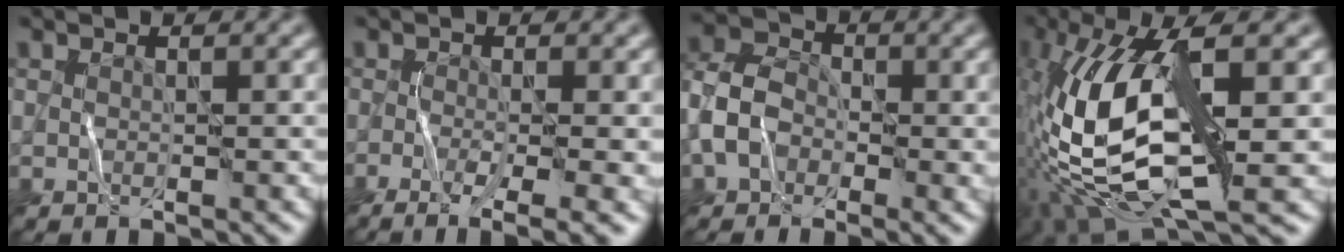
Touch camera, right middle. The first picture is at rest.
{"total": 4.4, "force": [-2.2, 0.8, 3.8], "torque": [-0.061, 0.000, -0.023]}
{"total": 4.7, "force": [-1.7, 3.3, 2.9], "torque": [-0.074, 0.018, -0.036]}
{"total": 13.8, "force": [-0.8, 5.4, 12.6], "torque": [-0.279, 0.006, -0.004]}